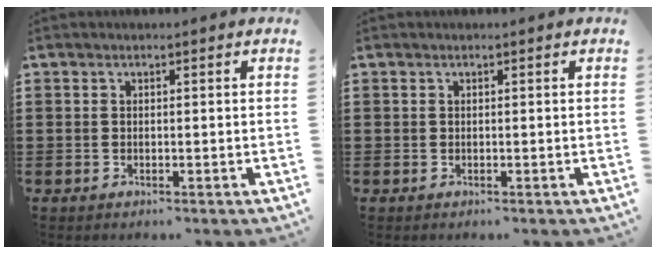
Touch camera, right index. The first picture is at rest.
{"total": 0.0}